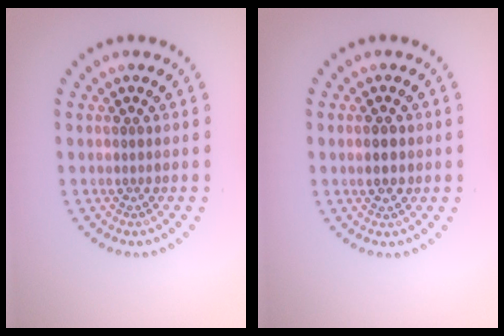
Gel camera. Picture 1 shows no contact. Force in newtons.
{"total": 1.7, "press": 1.7, "slide": 0.1}